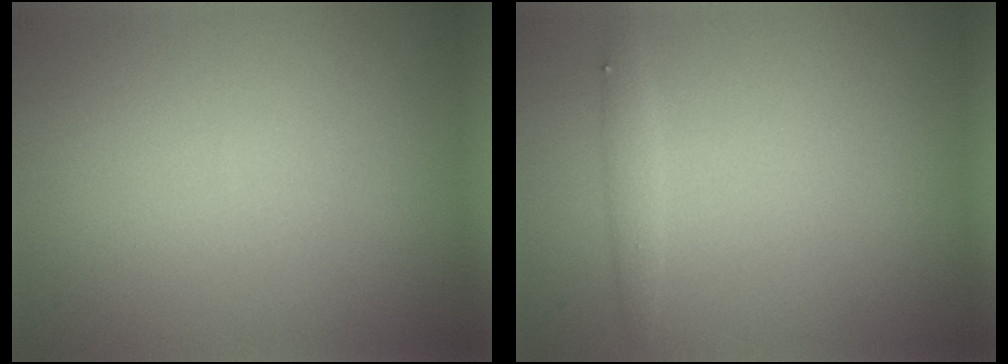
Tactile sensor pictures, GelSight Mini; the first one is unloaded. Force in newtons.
{"total": 0.7, "press": 0.7, "slide": 0.1}